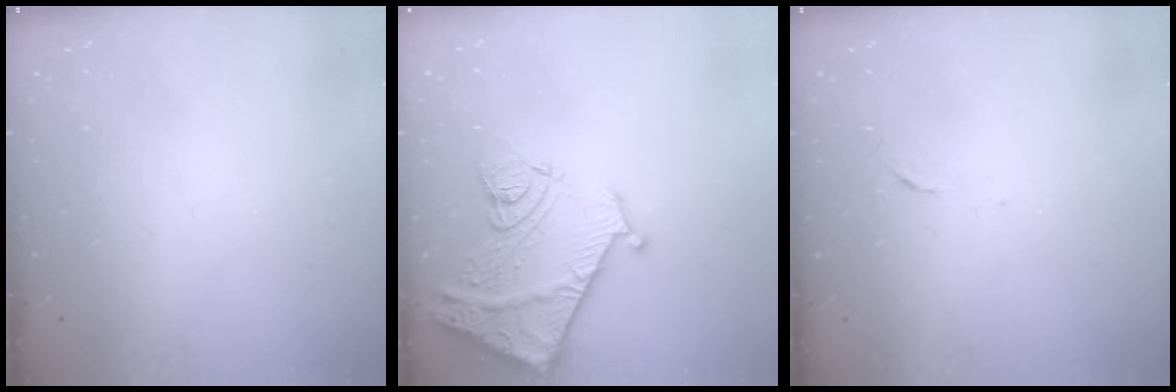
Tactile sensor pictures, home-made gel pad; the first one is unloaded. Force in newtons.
{"total": 17.2, "press": 17.1, "slide": 2.0}
{"total": 3.2, "press": 3.2, "slide": 0.4}